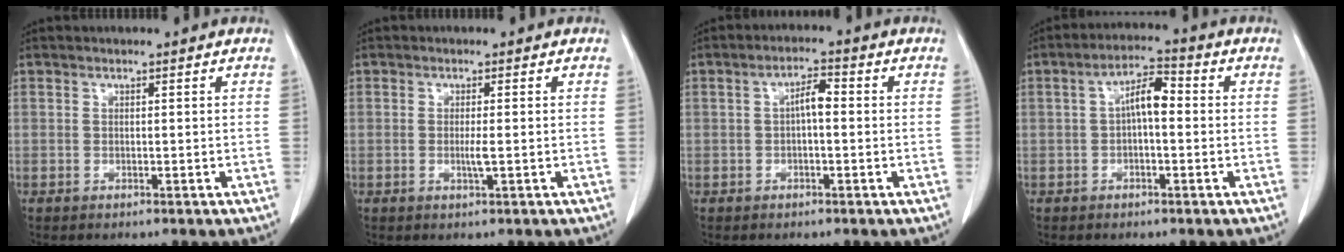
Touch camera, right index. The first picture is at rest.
{"total": 1.8, "force": [-0.3, -0.1, 1.8], "torque": [-0.035, -0.004, -0.006]}
{"total": 3.3, "force": [0.0, 1.0, 3.2], "torque": [-0.055, 0.012, -0.001]}
{"total": 5.4, "force": [0.2, 1.8, 5.1], "torque": [-0.094, 0.024, 0.000]}